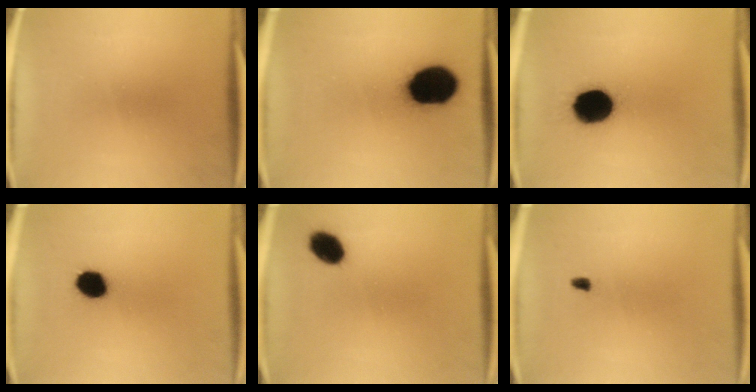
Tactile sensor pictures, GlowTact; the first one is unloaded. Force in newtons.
{"total": 17.6}
{"total": 14.7}
{"total": 7.0}
{"total": 6.2}
{"total": 0.9}